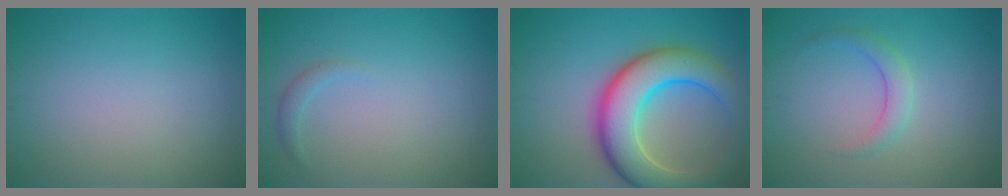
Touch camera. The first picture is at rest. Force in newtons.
{"total": 1.0, "press": 1.0, "slide": 0.1}
{"total": 9.5, "press": 9.4, "slide": 0.3}
{"total": 2.0, "press": 2.0, "slide": 0.1}